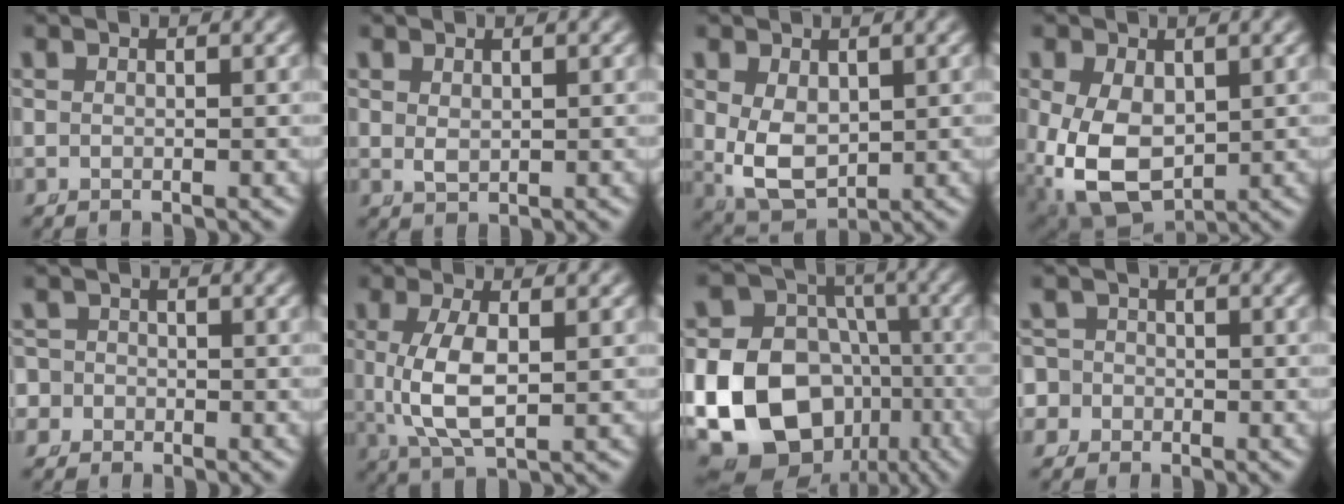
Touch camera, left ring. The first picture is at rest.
{"total": 0.8, "force": [0.5, 0.2, 0.6], "torque": [-0.017, -0.011, 0.022]}
{"total": 6.7, "force": [-0.8, 5.3, 4.1], "torque": [-0.109, -0.040, 0.011]}
{"total": 9.7, "force": [-3.0, 7.5, 5.4], "torque": [-0.148, -0.072, -0.018]}
{"total": 3.4, "force": [-1.1, 3.2, 0.5], "torque": [-0.020, -0.014, -0.023]}
{"total": 5.2, "force": [0.0, 2.2, 4.7], "torque": [-0.113, -0.010, 0.015]}
{"total": 19.0, "force": [-4.6, 16.2, 8.8], "torque": [-0.214, -0.075, -0.063]}
{"total": 4.1, "force": [-1.2, 3.8, 0.8], "torque": [-0.025, -0.017, -0.026]}